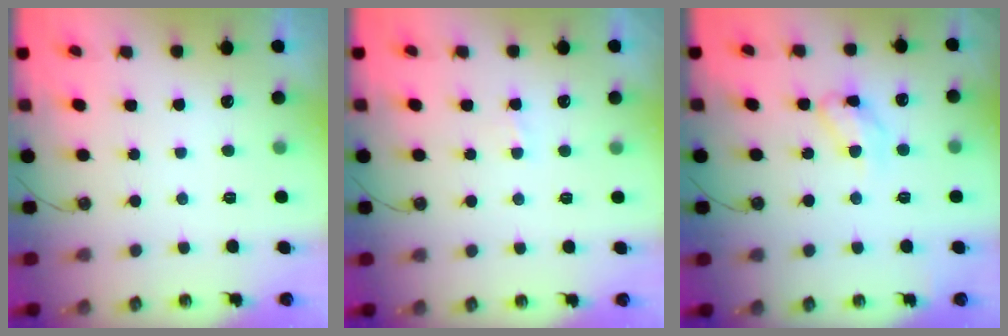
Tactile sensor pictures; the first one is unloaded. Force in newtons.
{"total": 1.4, "press": 1.3, "slide": 0.2}
{"total": 11.6, "press": 11.5, "slide": 1.0}